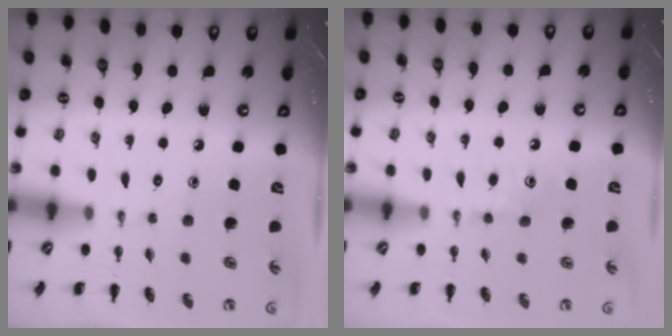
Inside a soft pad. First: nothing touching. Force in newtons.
{"total": 4.1, "press": 4.0, "slide": 1.2}